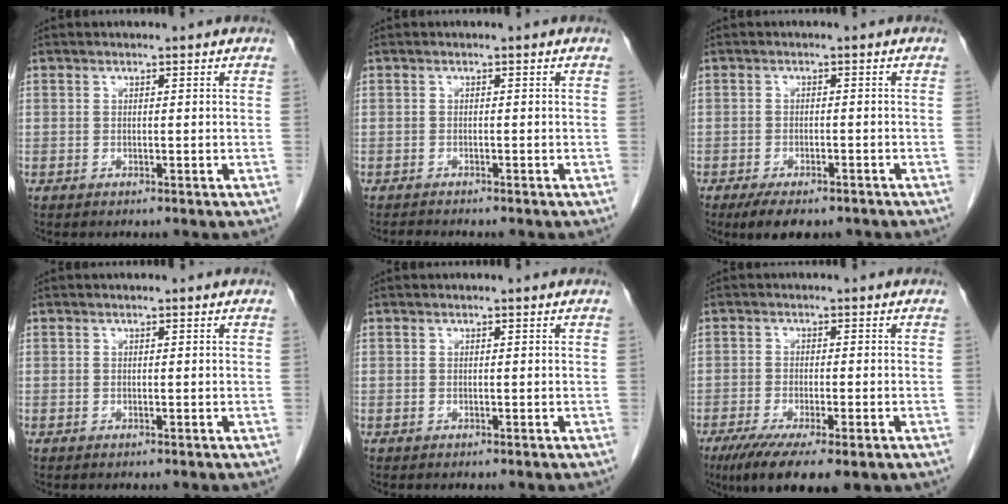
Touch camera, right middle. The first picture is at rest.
{"total": 1.5, "force": [-1.4, 0.0, 0.4], "torque": [-0.011, -0.005, -0.021]}
{"total": 6.2, "force": [-4.7, 2.1, 3.5], "torque": [-0.052, -0.009, -0.068]}
{"total": 0.0}
{"total": 0.0}
{"total": 10.5, "force": [-6.6, 2.5, 7.8], "torque": [-0.119, -0.023, -0.100]}